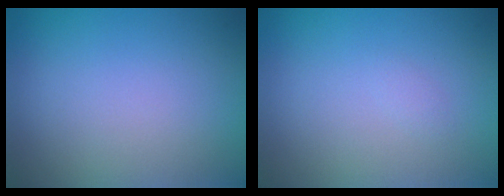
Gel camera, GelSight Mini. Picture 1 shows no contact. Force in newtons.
{"total": 0.5, "press": 0.5, "slide": 0.0}